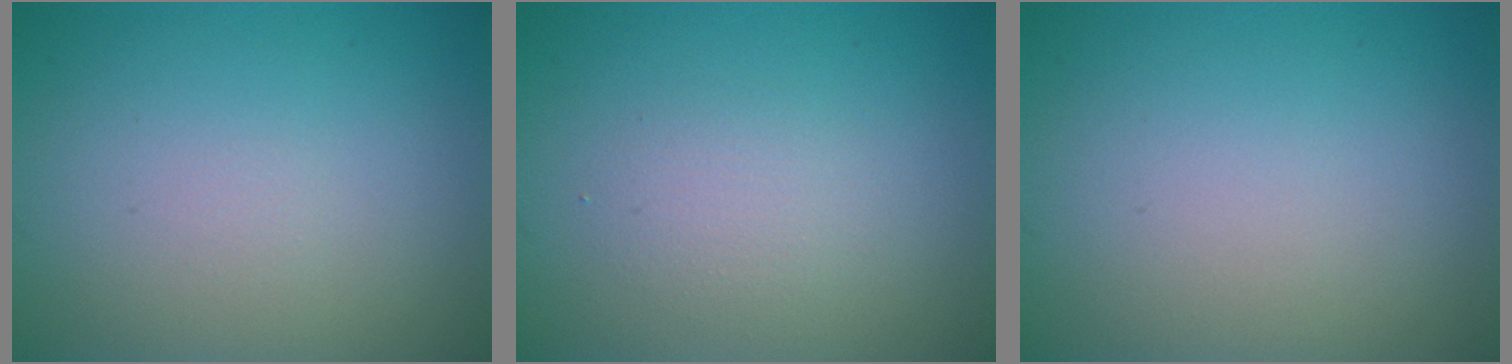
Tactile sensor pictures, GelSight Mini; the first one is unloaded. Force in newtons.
{"total": 1.7, "press": 1.6, "slide": 0.1}
{"total": 0.0}